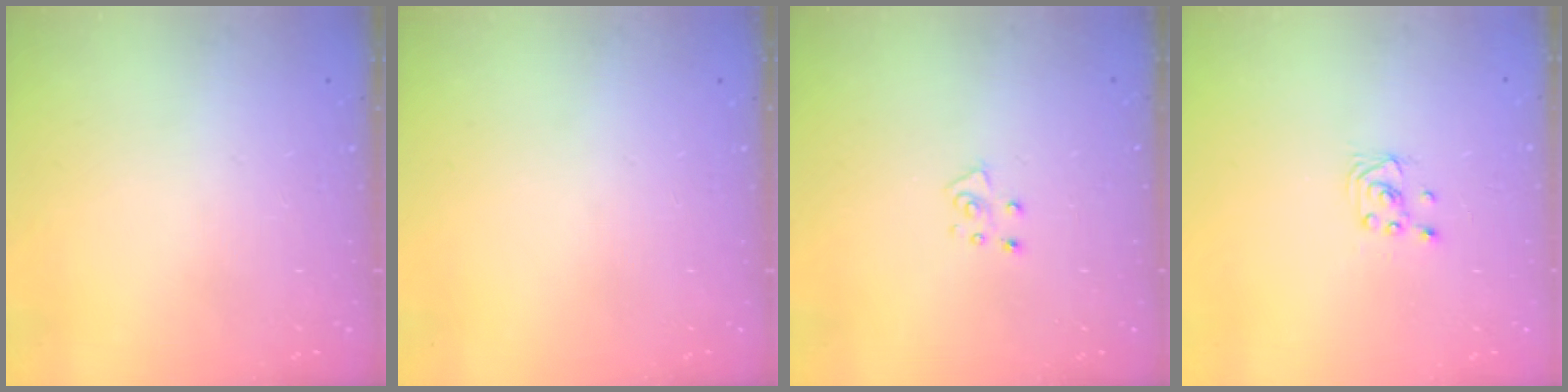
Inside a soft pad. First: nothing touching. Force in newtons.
{"total": 0.0}
{"total": 4.8, "press": 4.8, "slide": 0.2}
{"total": 1.7, "press": 1.6, "slide": 0.1}